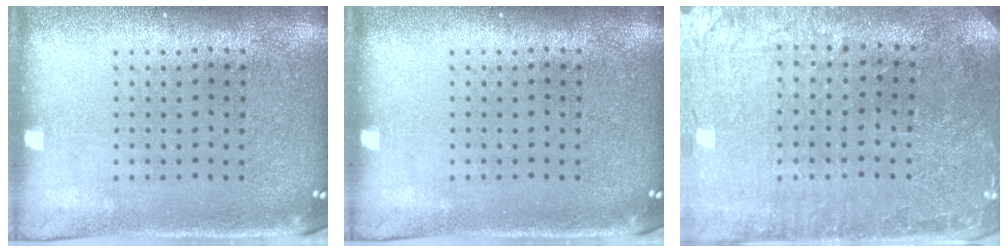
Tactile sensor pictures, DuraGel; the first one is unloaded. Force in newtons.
{"total": 0.0}
{"total": 1.2, "press": 1.2, "slide": 0.1}